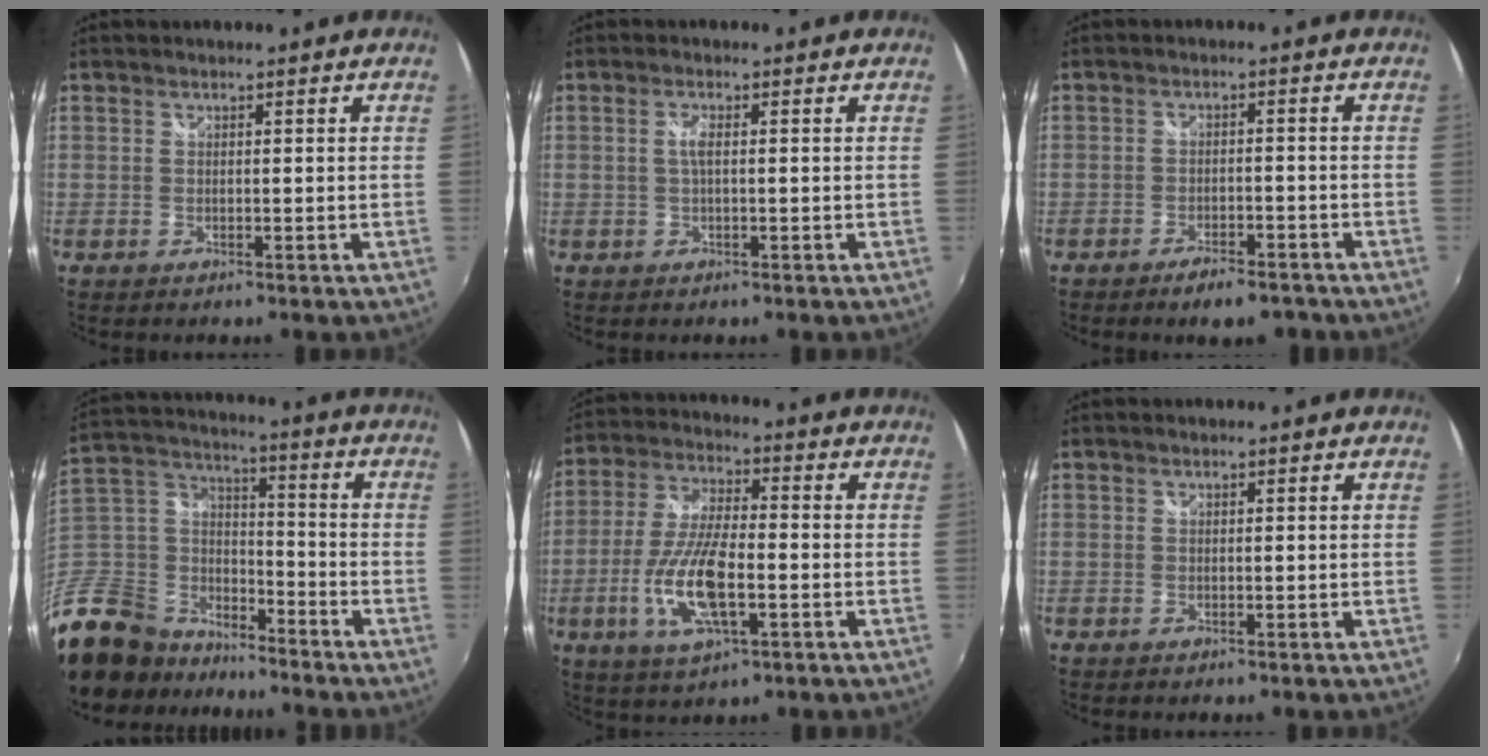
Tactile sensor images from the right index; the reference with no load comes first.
{"total": 1.7, "force": [0.0, 0.2, 1.7], "torque": [-0.034, 0.001, -0.002]}
{"total": 5.6, "force": [-4.4, 2.1, 2.8], "torque": [-0.061, 0.000, -0.066]}
{"total": 22.2, "force": [-15.2, 13.5, 8.8], "torque": [-0.248, 0.027, -0.261]}
{"total": 13.5, "force": [-4.1, 4.4, 12.0], "torque": [-0.250, -0.008, -0.077]}
{"total": 0.0}